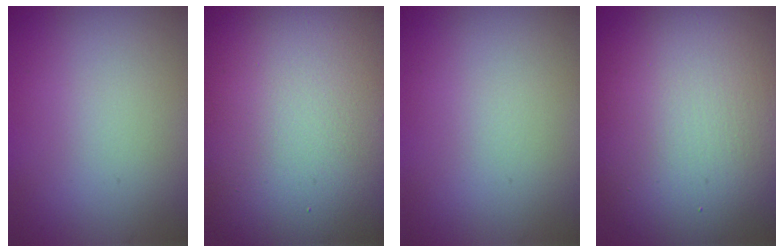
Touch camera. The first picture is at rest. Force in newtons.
{"total": 20.1, "press": 20.1, "slide": 1.0}
{"total": 0.0}
{"total": 15.0, "press": 14.9, "slide": 1.3}